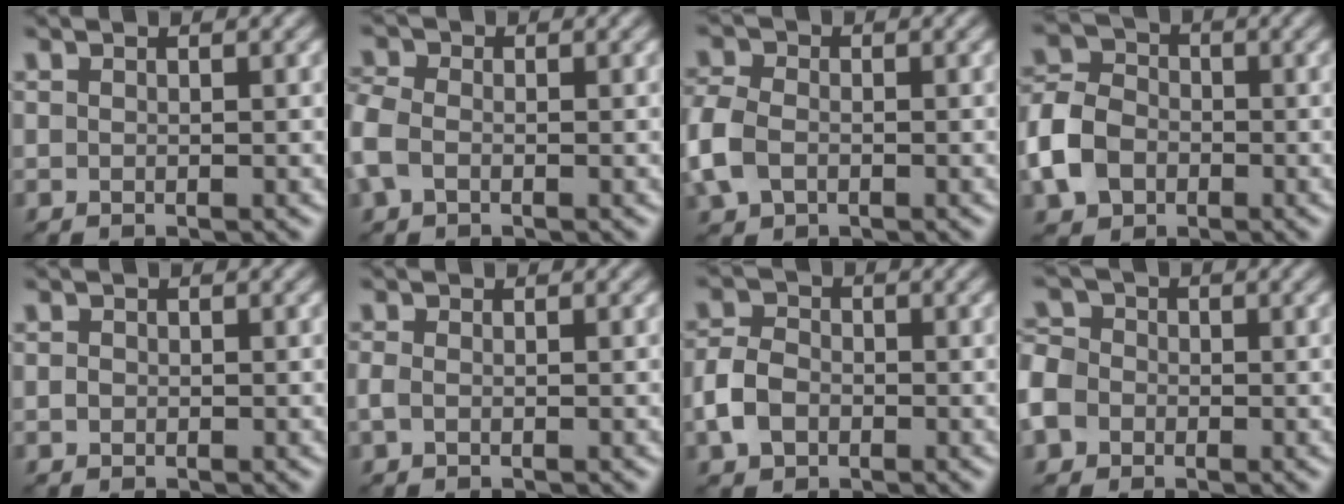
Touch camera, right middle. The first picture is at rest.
{"total": 3.1, "force": [-0.8, 2.2, 1.9], "torque": [-0.061, 0.004, -0.030]}
{"total": 4.7, "force": [-1.2, 3.4, 3.0], "torque": [-0.089, -0.001, -0.034]}
{"total": 6.5, "force": [-2.2, 5.0, 3.4], "torque": [-0.085, 0.002, -0.061]}
{"total": 0.7, "force": [-0.2, 0.6, 0.3], "torque": [-0.007, -0.002, -0.007]}
{"total": 1.0, "force": [-0.3, 0.6, 0.7], "torque": [-0.022, 0.000, -0.010]}
{"total": 3.8, "force": [-1.3, 2.8, 2.2], "torque": [-0.053, 0.001, -0.034]}
{"total": 6.1, "force": [-2.4, 5.0, 2.5], "torque": [-0.067, -0.004, -0.063]}